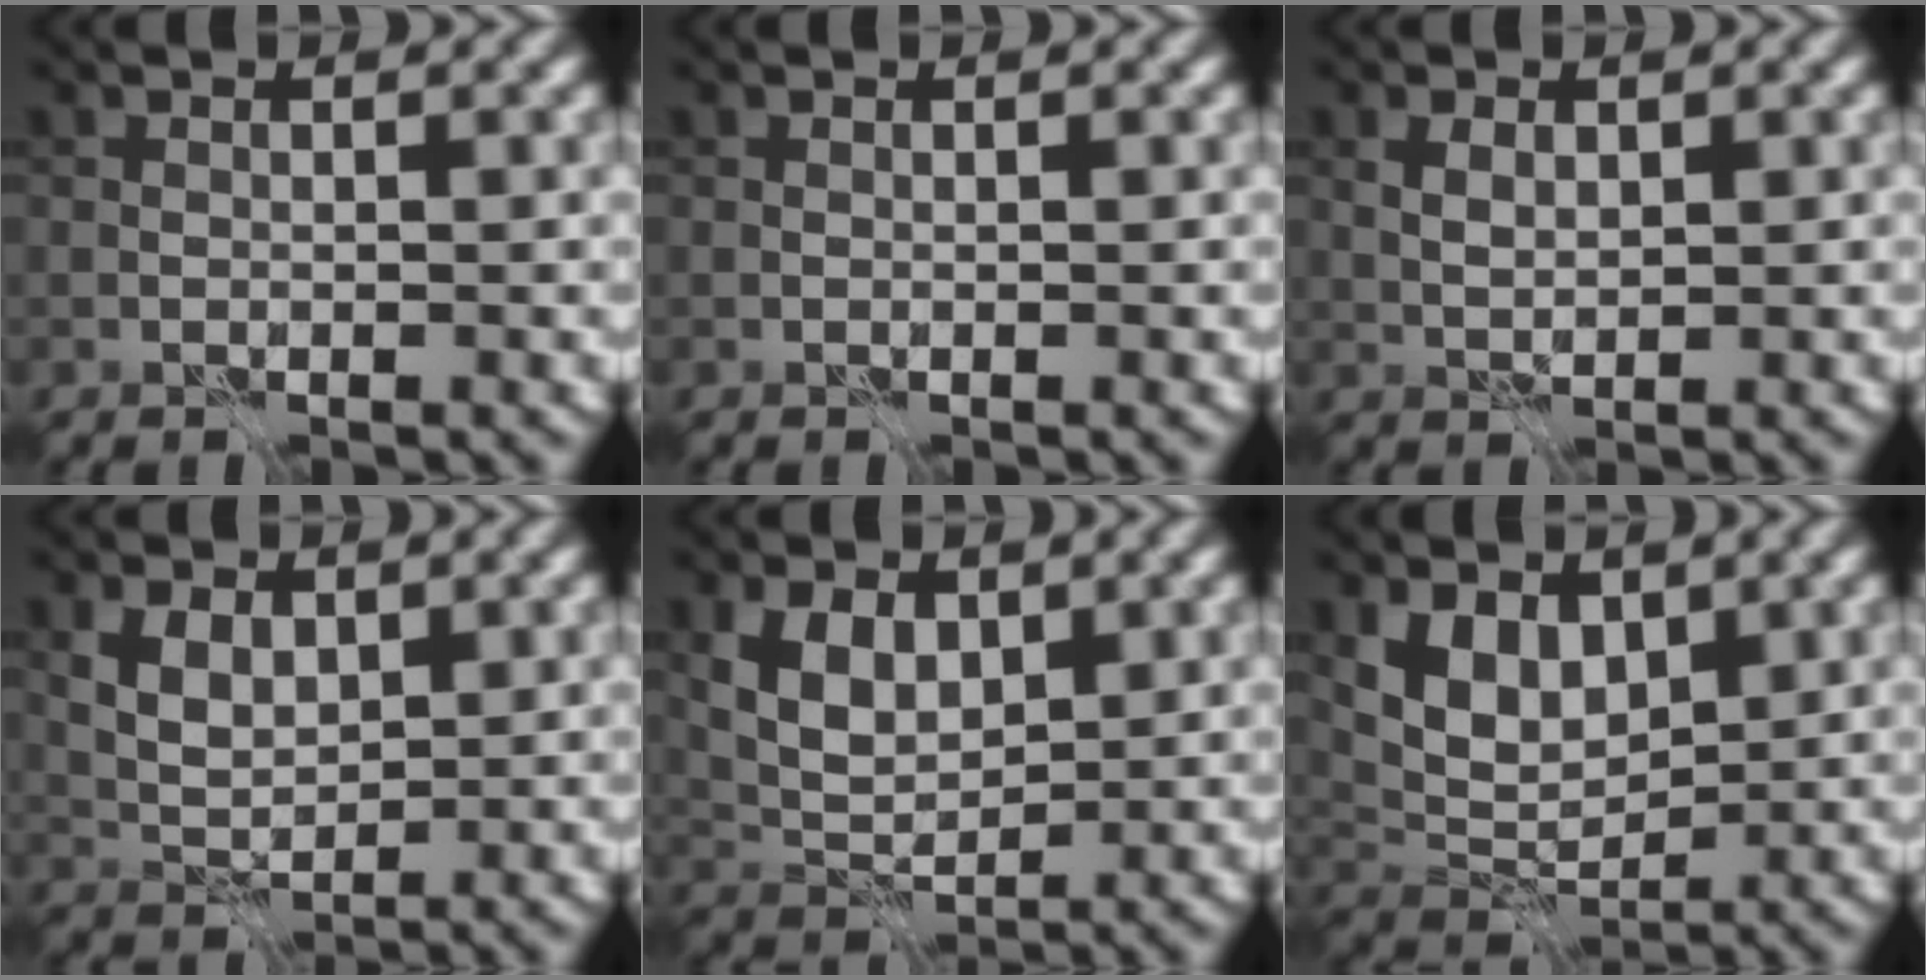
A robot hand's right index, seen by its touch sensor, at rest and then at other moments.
{"total": 0.0}
{"total": 1.8, "force": [0.6, 1.1, 1.3], "torque": [-0.028, 0.001, 0.012]}
{"total": 3.3, "force": [1.1, 2.0, 2.3], "torque": [-0.050, 0.000, 0.022]}
{"total": 4.3, "force": [1.6, 2.6, 3.0], "torque": [-0.068, 0.000, 0.031]}
{"total": 4.4, "force": [2.1, 2.8, 2.7], "torque": [-0.057, -0.010, 0.039]}